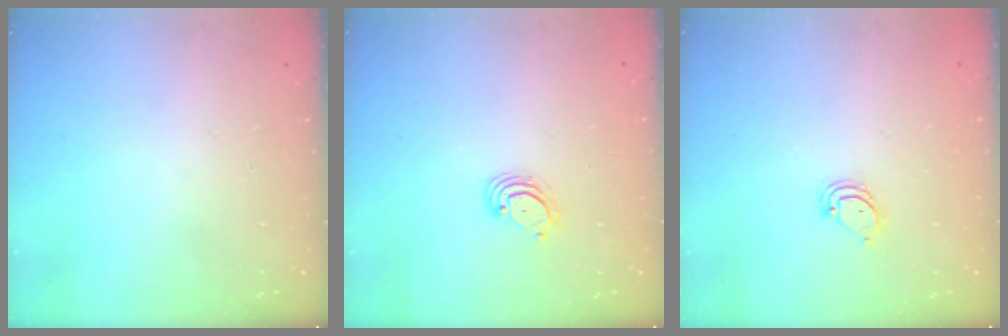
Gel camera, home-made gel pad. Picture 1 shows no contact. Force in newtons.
{"total": 2.9, "press": 2.9, "slide": 0.4}
{"total": 3.3, "press": 3.3, "slide": 0.4}